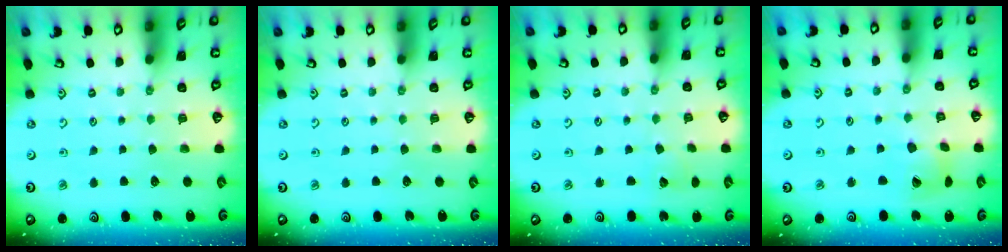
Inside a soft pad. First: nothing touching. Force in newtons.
{"total": 0.0}
{"total": 2.3, "press": 2.2, "slide": 0.3}
{"total": 9.7, "press": 9.6, "slide": 1.3}